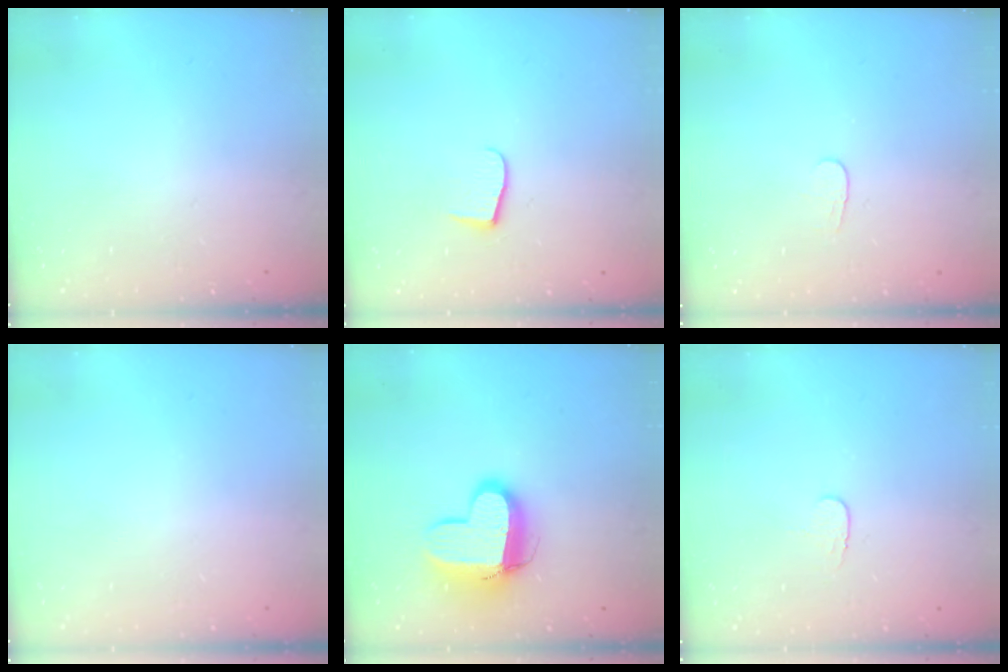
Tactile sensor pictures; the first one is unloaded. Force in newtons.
{"total": 6.5, "press": 6.5, "slide": 0.6}
{"total": 3.8, "press": 3.8, "slide": 0.3}
{"total": 0.6, "press": 0.5, "slide": 0.2}
{"total": 12.9, "press": 12.8, "slide": 1.4}
{"total": 3.9, "press": 3.8, "slide": 0.4}